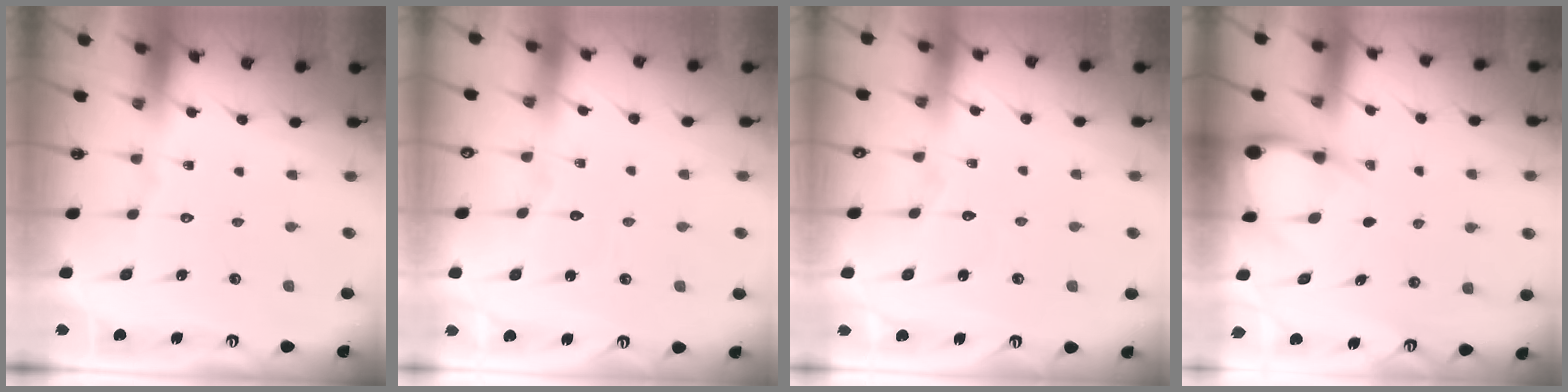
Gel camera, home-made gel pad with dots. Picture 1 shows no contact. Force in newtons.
{"total": 3.9, "press": 3.9, "slide": 0.3}
{"total": 3.6, "press": 3.6, "slide": 0.4}
{"total": 4.9, "press": 4.9, "slide": 0.6}